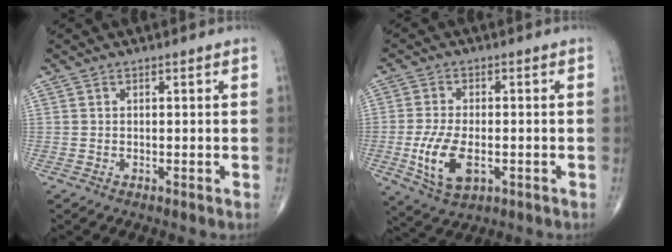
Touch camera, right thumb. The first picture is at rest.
{"total": 9.6, "force": [-2.4, 5.1, 7.8], "torque": [-0.155, -0.005, -0.035]}